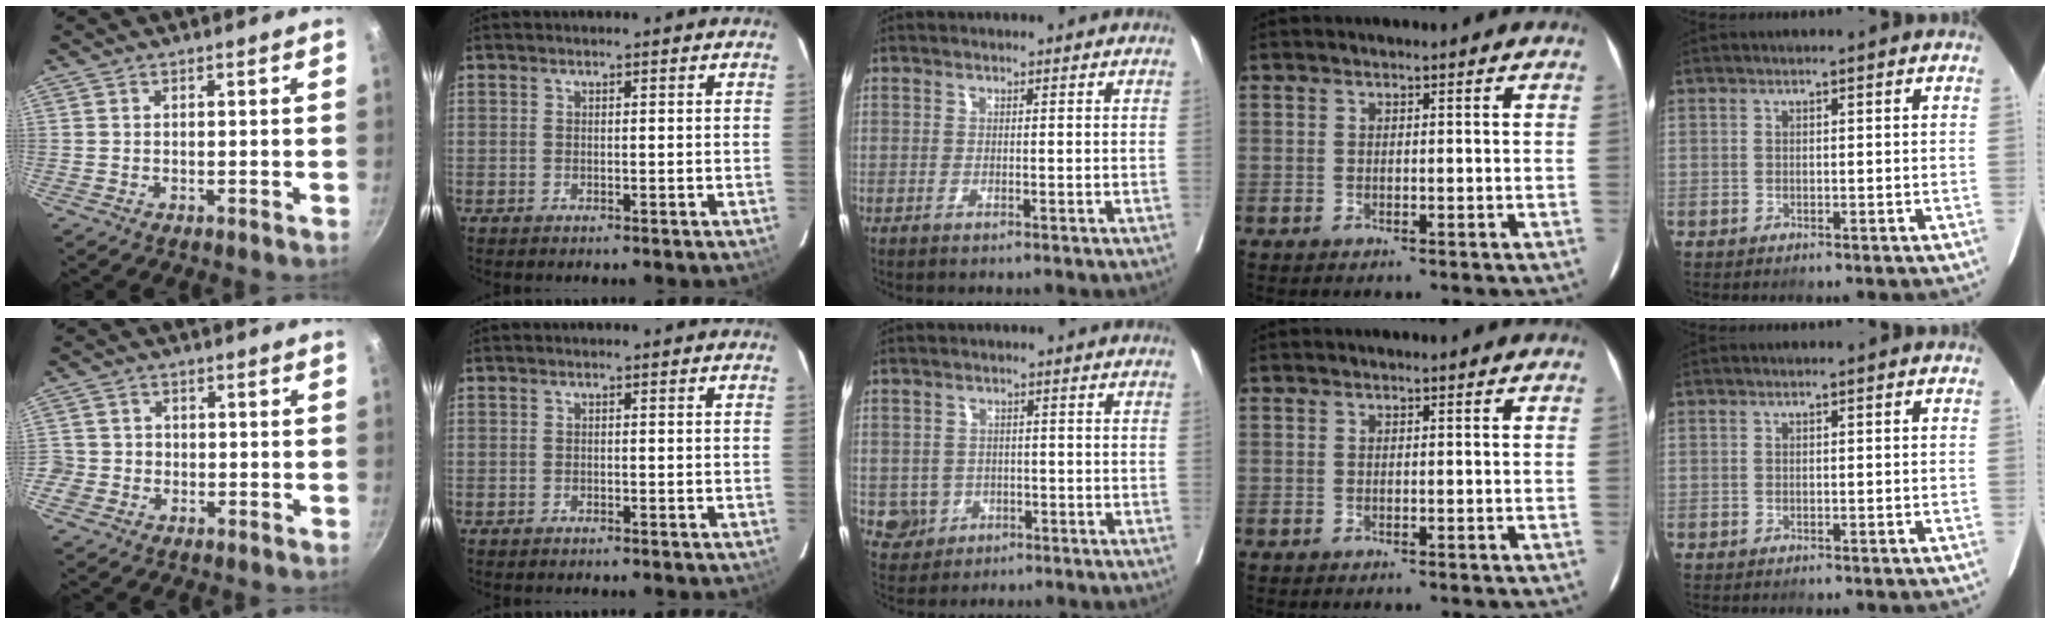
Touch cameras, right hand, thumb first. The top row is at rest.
{"thumb": {"total": 3.6, "force": [-1.1, 3.4, 0.3], "torque": [0.022, 0.015, -0.025]}, "middle": {"total": 4.0, "force": [-1.0, 3.8, 0.4], "torque": [0.003, 0.009, -0.011]}}